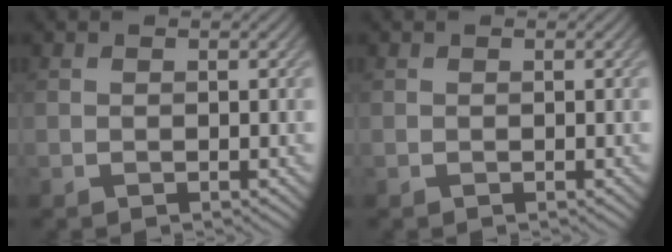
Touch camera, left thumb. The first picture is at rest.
{"total": 0.0}